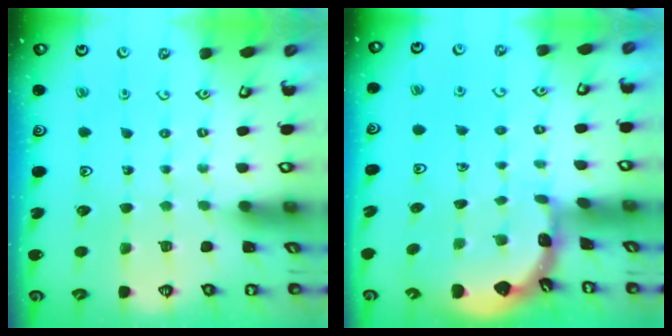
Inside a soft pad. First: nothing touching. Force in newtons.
{"total": 1.8, "press": 1.8, "slide": 0.2}